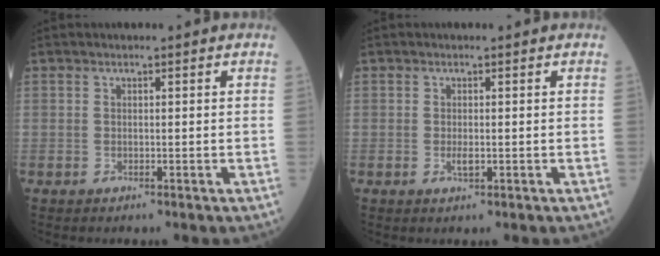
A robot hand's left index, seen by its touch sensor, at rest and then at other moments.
{"total": 1.3, "force": [-0.3, 0.4, 1.2], "torque": [-0.027, -0.002, -0.003]}